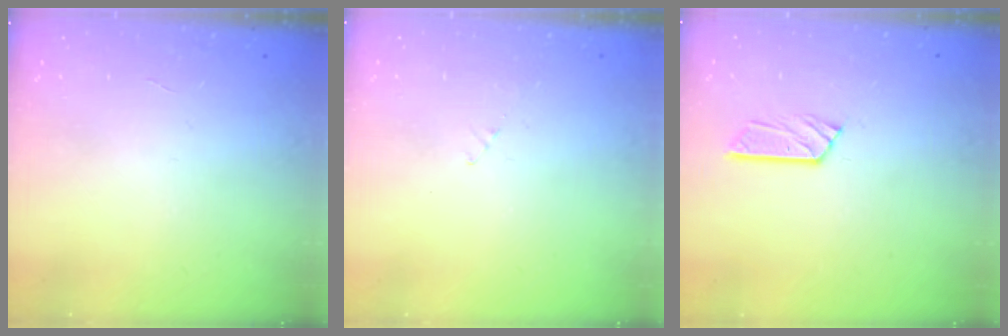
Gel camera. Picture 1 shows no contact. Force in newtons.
{"total": 2.3, "press": 2.3, "slide": 0.2}
{"total": 5.2, "press": 5.2, "slide": 0.3}